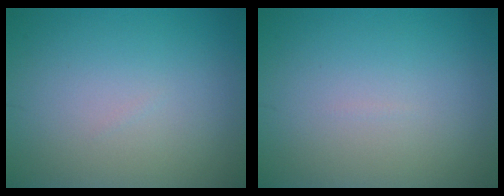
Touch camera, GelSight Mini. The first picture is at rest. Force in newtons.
{"total": 0.0}